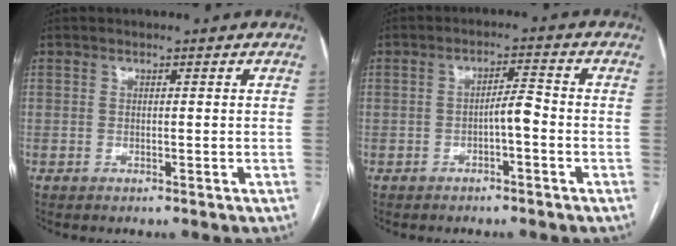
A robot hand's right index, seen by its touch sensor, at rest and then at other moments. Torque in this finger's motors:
{"motor_torque": [0.40, -0.12, 0.34, 0.07]}